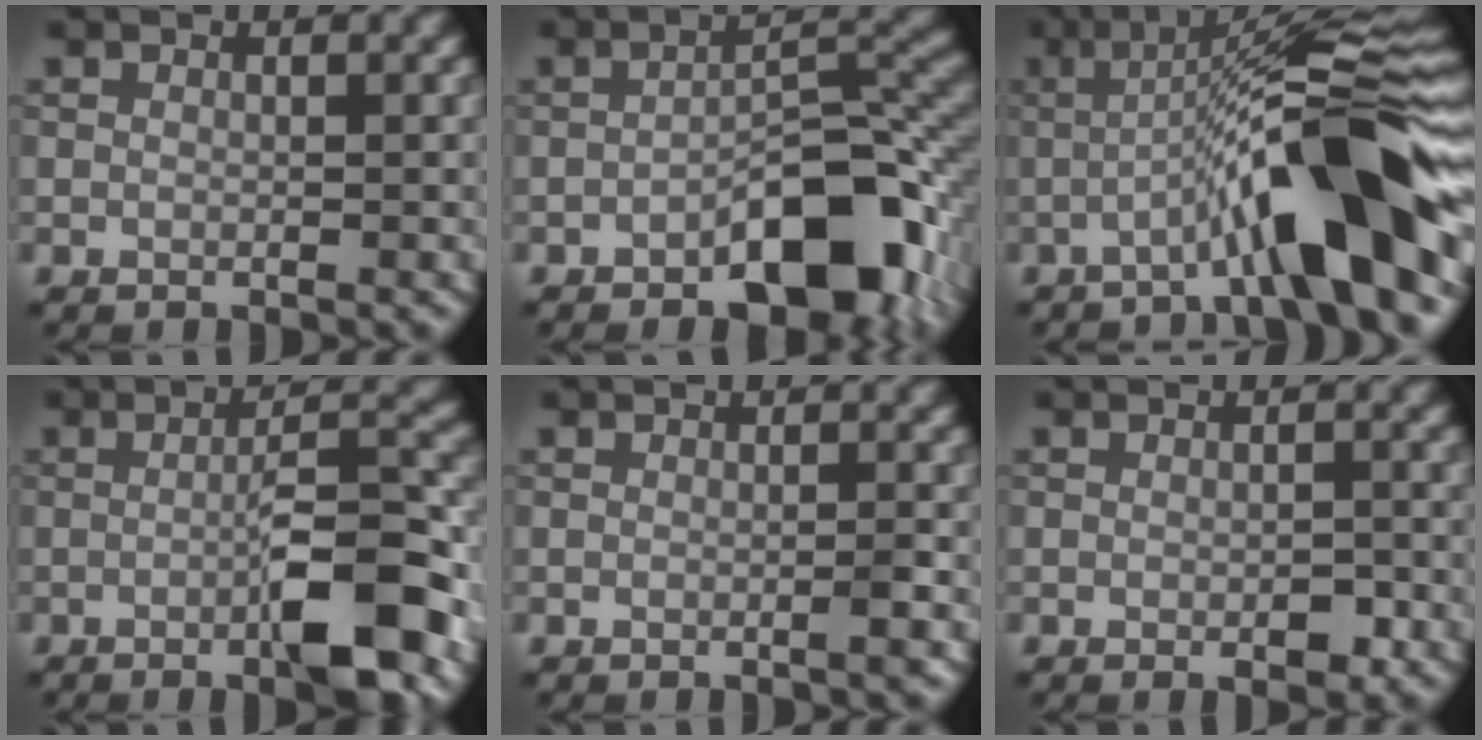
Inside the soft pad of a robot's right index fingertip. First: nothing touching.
{"total": 8.8, "force": [-4.3, 3.7, 6.8], "torque": [-0.085, 0.020, -0.069]}
{"total": 11.4, "force": [-3.3, 1.6, 10.8], "torque": [-0.143, 0.025, -0.065]}
{"total": 8.1, "force": [-2.7, 1.8, 7.5], "torque": [-0.106, 0.013, -0.046]}
{"total": 1.0, "force": [-0.3, 0.0, 0.9], "torque": [-0.012, 0.003, -0.008]}
{"total": 1.8, "force": [-0.8, 0.7, 1.5], "torque": [-0.020, 0.001, -0.011]}